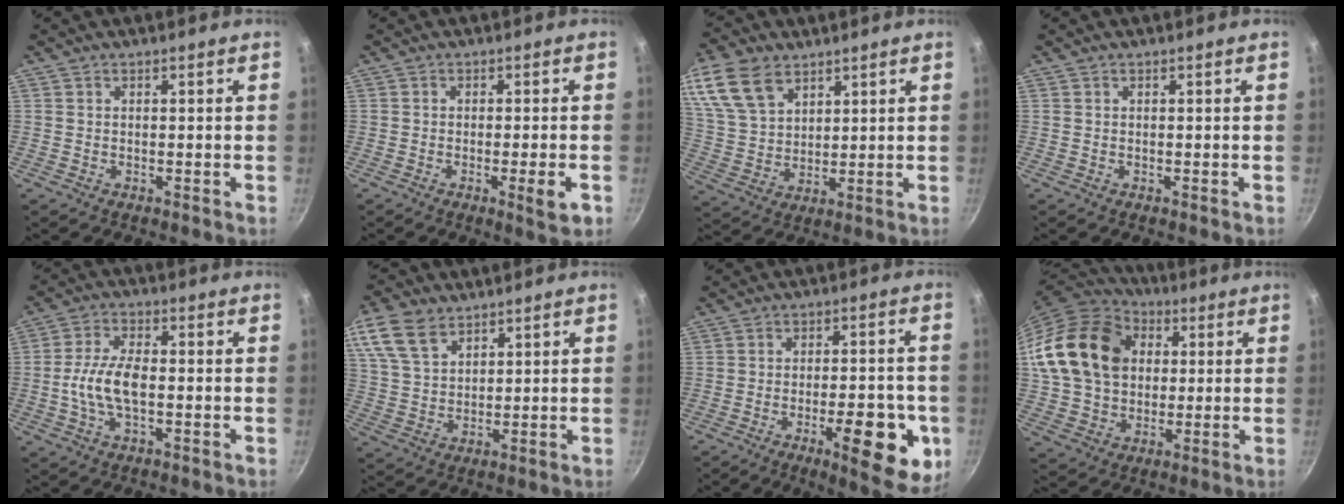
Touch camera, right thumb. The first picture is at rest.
{"total": 4.4, "force": [-1.6, 0.3, 4.1], "torque": [-0.061, 0.002, -0.025]}
{"total": 14.9, "force": [8.4, 9.4, 8.0], "torque": [-0.161, -0.010, 0.172]}
{"total": 0.0}
{"total": 8.3, "force": [-1.1, 3.8, 7.2], "torque": [-0.146, 0.018, -0.028]}
{"total": 11.7, "force": [7.0, 7.0, 6.3], "torque": [-0.123, -0.009, 0.142]}
{"total": 14.8, "force": [-4.9, 5.2, 12.9], "torque": [-0.140, 0.010, -0.066]}
{"total": 21.3, "force": [4.5, 16.2, 13.1], "torque": [-0.225, 0.023, 0.080]}